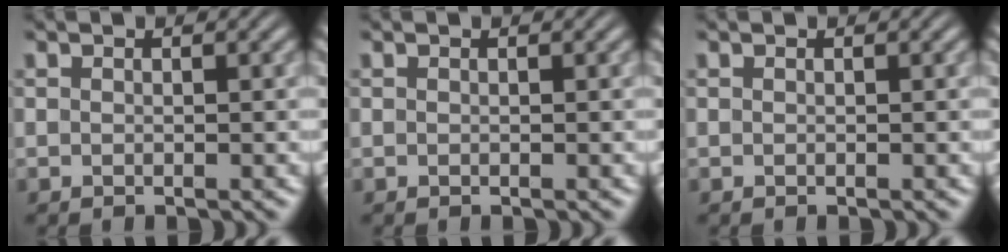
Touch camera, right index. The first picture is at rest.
{"total": 0.0}
{"total": 0.0}